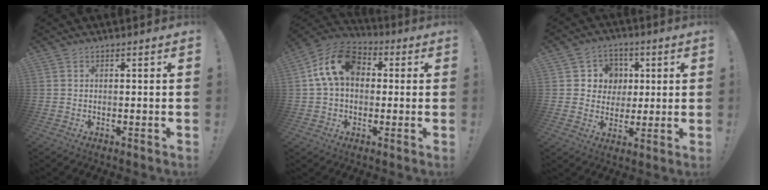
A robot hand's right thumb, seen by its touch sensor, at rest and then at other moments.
{"total": 15.3, "force": [4.2, 10.4, 10.3], "torque": [-0.169, 0.006, 0.083]}
{"total": 7.6, "force": [1.3, 7.4, 1.5], "torque": [-0.011, -0.012, 0.029]}